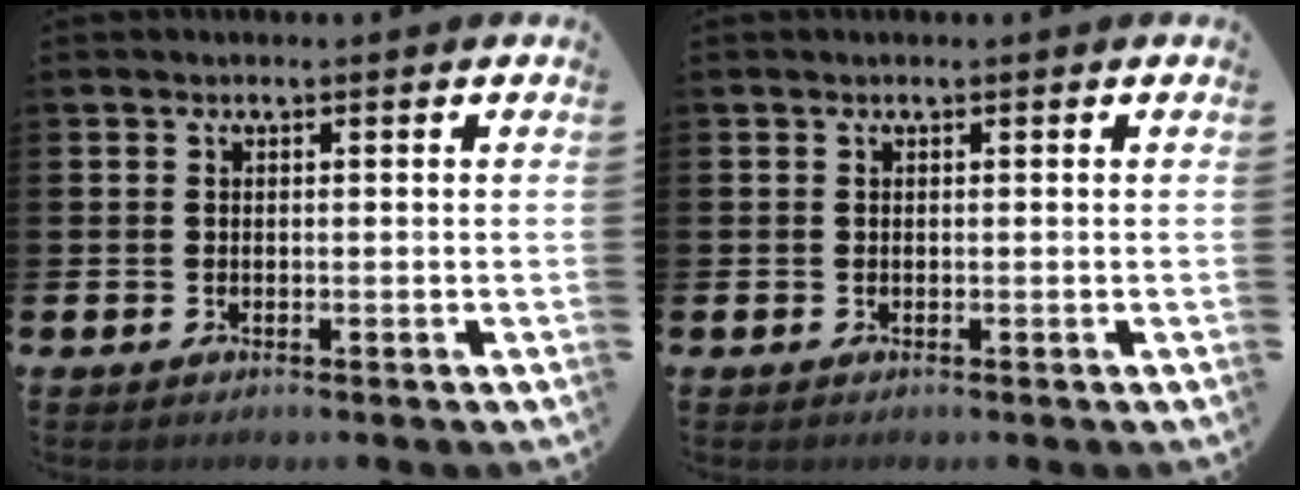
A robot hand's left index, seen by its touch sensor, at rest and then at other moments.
{"total": 0.0}